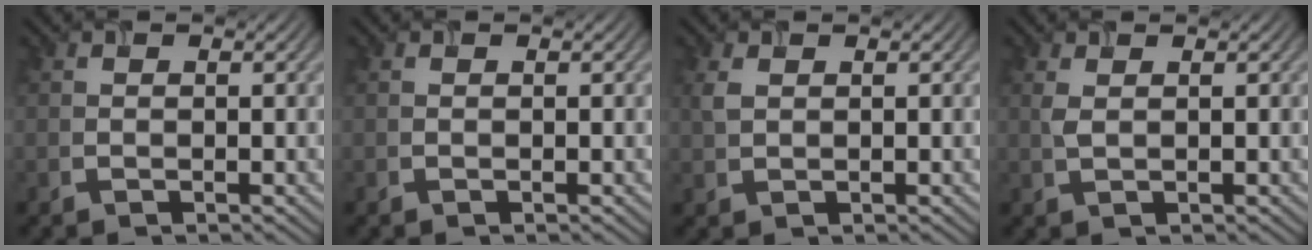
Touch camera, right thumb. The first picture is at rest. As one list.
[{"total": 0.0}, {"total": 1.6, "force": [0.7, 1.0, 1.1], "torque": [-0.034, 0.002, 0.016]}, {"total": 1.2, "force": [0.6, 0.4, 1.0], "torque": [-0.030, 0.003, 0.013]}]